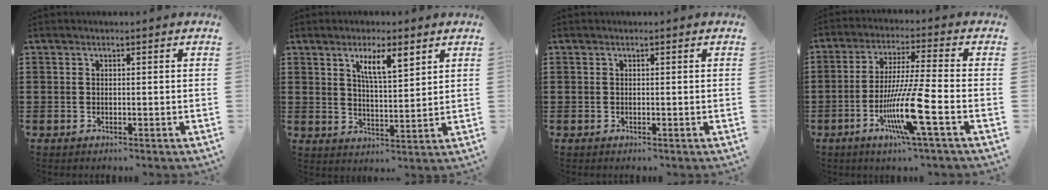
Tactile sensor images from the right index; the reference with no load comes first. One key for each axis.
{"total": 6.2, "fx": 3.3, "fy": 1.7, "fz": 4.9, "tx": -0.089, "ty": 0.001, "tz": 0.052}
{"total": 0.0}
{"total": 11.7, "fx": -4.4, "fy": 0.2, "fz": 10.9, "tx": -0.219, "ty": -0.017, "tz": -0.087}